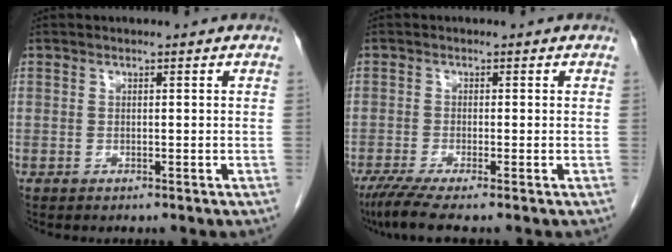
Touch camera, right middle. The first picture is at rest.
{"total": 4.8, "force": [-3.5, -0.2, 3.3], "torque": [-0.061, -0.015, -0.066]}